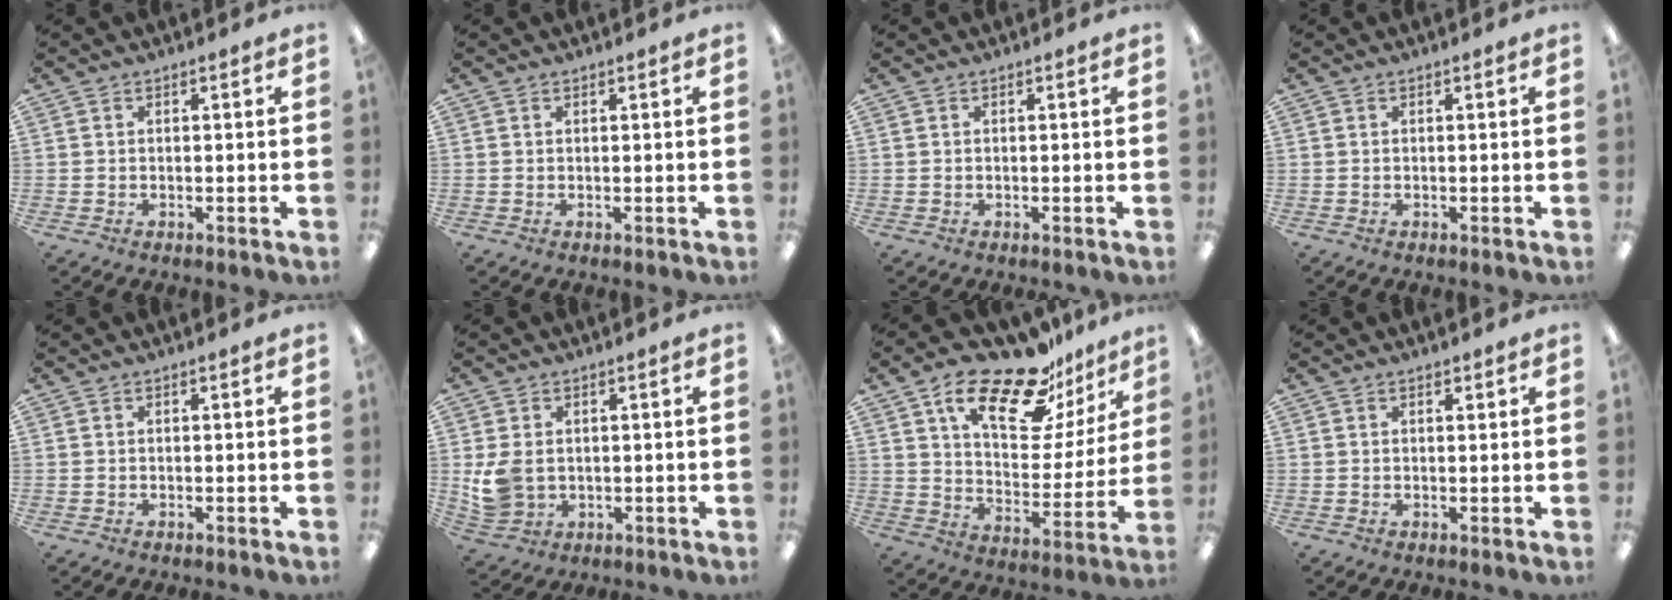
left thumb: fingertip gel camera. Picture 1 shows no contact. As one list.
[{"total": 0.6, "force": [0.4, 0.3, 0.3], "torque": [-0.005, 0.002, 0.007]}, {"total": 0.0}, {"total": 0.0}, {"total": 0.0}, {"total": 6.5, "force": [0.8, 5.3, 3.7], "torque": [-0.081, 0.005, 0.018]}, {"total": 21.0, "force": [15.4, 8.2, 11.7], "torque": [-0.194, -0.097, 0.262]}, {"total": 1.0, "force": [0.8, 0.5, 0.4], "torque": [-0.008, 0.001, 0.014]}]